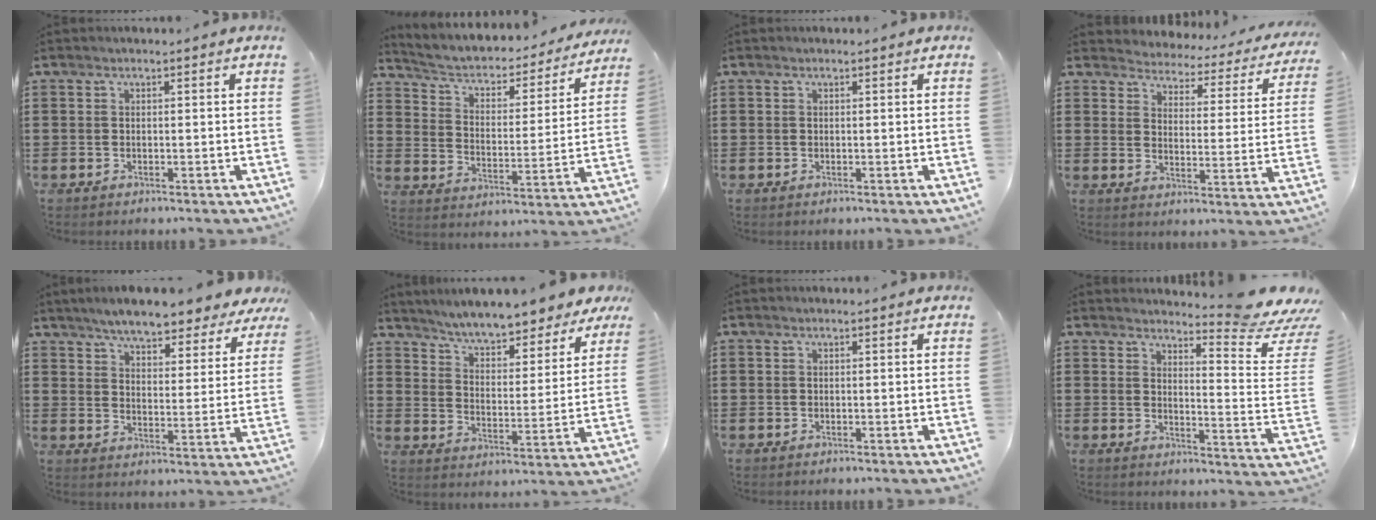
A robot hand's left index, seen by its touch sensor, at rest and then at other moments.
{"total": 3.0, "force": [2.4, 1.3, 1.3], "torque": [-0.043, -0.023, 0.030]}
{"total": 0.0}
{"total": 2.7, "force": [2.7, 0.2, -0.2], "torque": [-0.020, -0.033, 0.039]}
{"total": 6.2, "force": [6.0, 0.5, 1.5], "torque": [-0.051, -0.036, 0.102]}
{"total": 6.1, "force": [5.9, 0.1, 1.5], "torque": [-0.056, -0.039, 0.100]}
{"total": 0.0}
{"total": 6.9, "force": [6.1, -0.4, 3.1], "torque": [-0.054, -0.058, 0.100]}